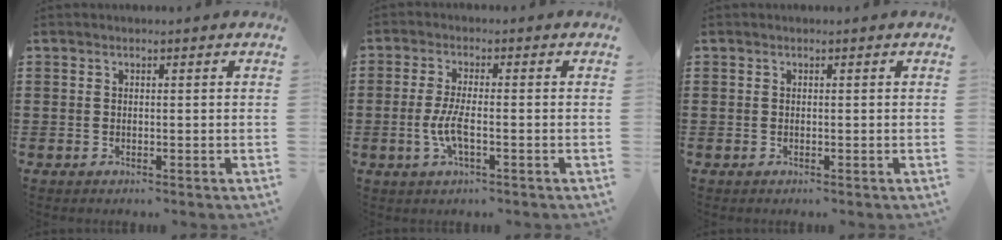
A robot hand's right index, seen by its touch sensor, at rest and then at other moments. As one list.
[{"total": 4.8, "force": [-1.4, 1.2, 4.5], "torque": [-0.106, -0.006, -0.034]}, {"total": 0.0}]